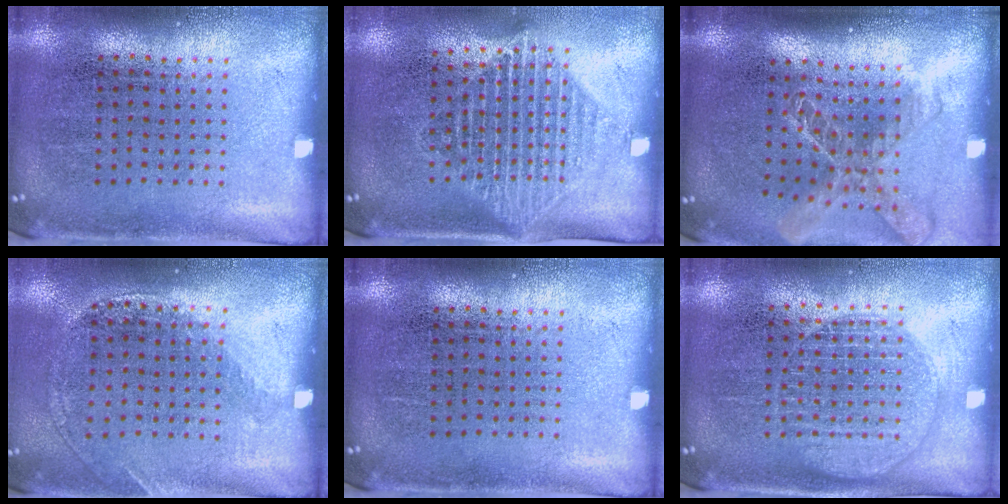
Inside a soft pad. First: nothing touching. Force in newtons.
{"total": 1.5, "press": 1.3, "slide": 0.8}
{"total": 2.0, "press": 1.5, "slide": 1.3}
{"total": 1.2, "press": 1.1, "slide": 0.5}
{"total": 0.0}
{"total": 1.3, "press": 1.3, "slide": 0.4}